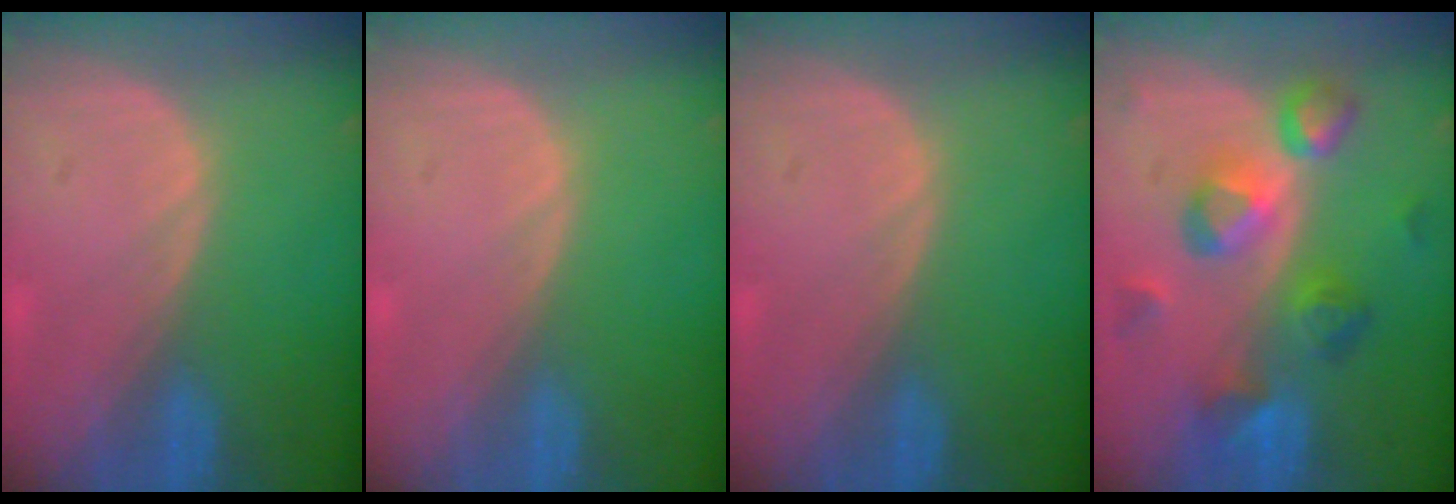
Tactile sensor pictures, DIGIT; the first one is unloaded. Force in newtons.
{"total": 0.0}
{"total": 0.0}
{"total": 8.8, "press": 8.5, "slide": 2.4}